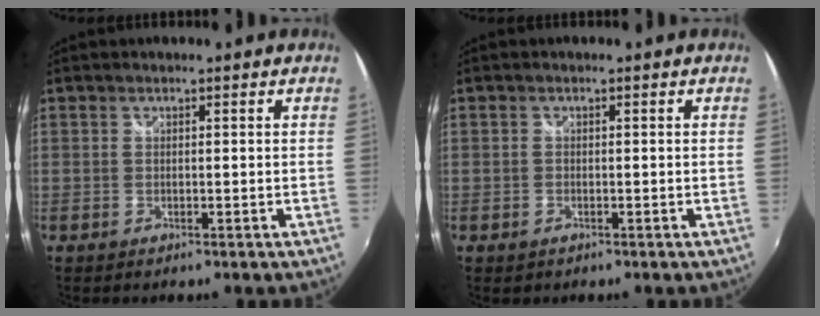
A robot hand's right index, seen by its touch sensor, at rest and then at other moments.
{"total": 0.9, "force": [-0.5, 0.7, 0.3], "torque": [-0.006, -0.002, -0.007]}